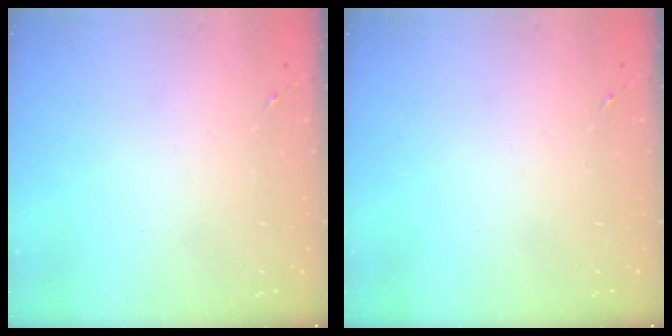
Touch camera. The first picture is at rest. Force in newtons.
{"total": 0.0}